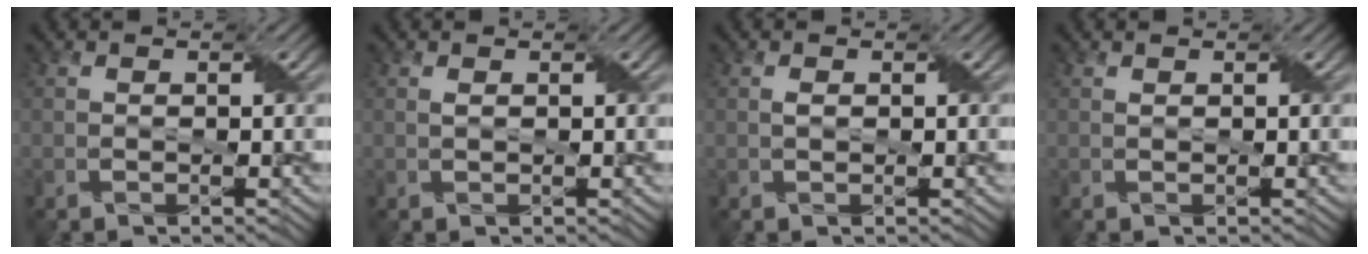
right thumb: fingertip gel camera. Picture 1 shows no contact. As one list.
[{"total": 0.5, "force": [0.3, 0.2, 0.4], "torque": [-0.013, 0.004, 0.005]}, {"total": 0.8, "force": [0.2, 0.5, 0.6], "torque": [-0.014, 0.003, 0.003]}, {"total": 0.0}]